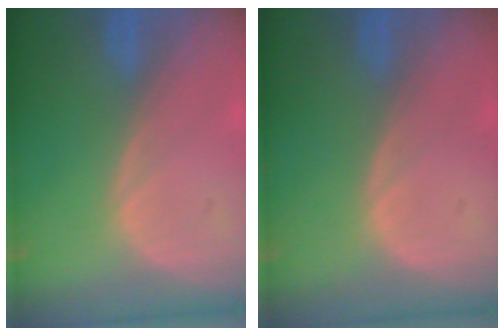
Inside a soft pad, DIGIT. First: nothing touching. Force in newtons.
{"total": 0.0}